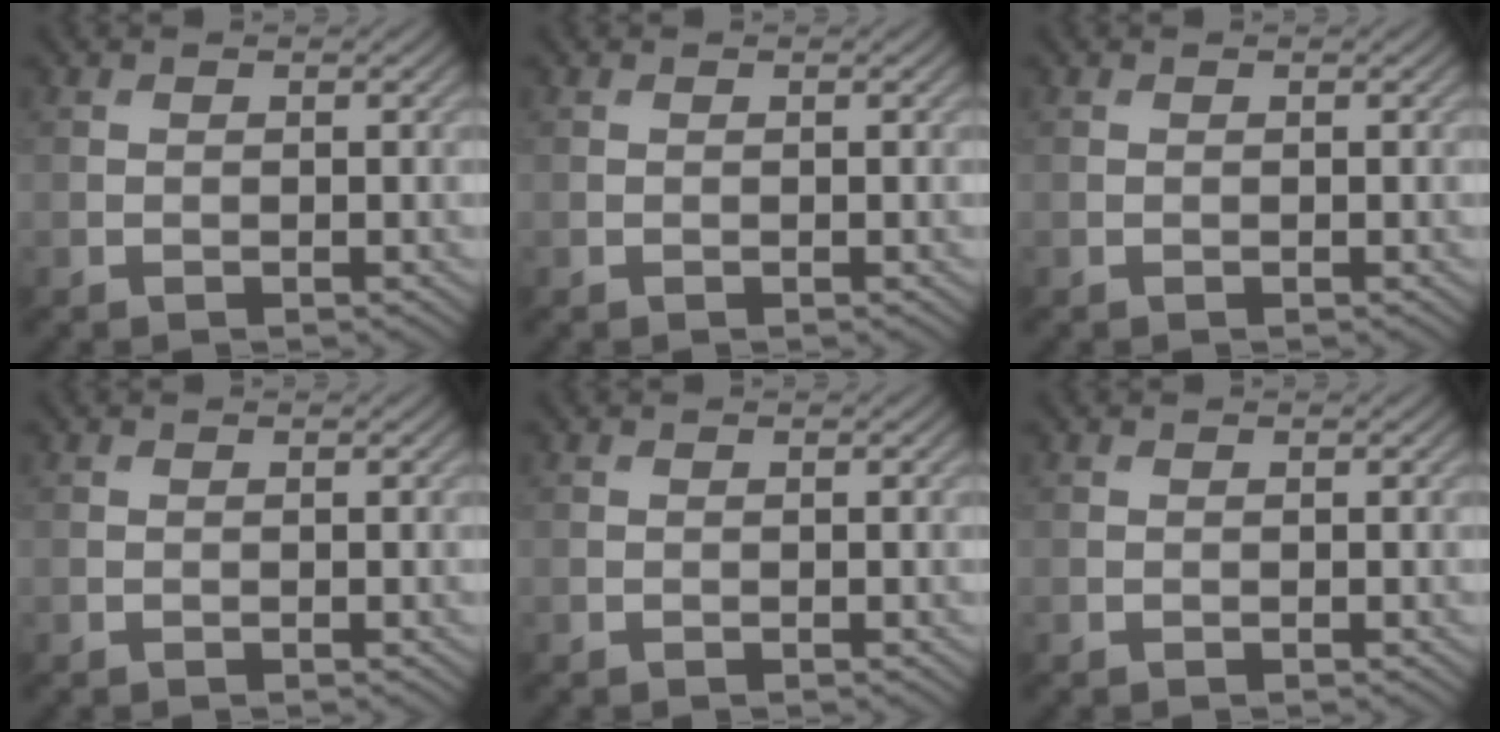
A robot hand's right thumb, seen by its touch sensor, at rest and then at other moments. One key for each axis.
{"total": 0.0}
{"total": 0.0}
{"total": 0.0}
{"total": 0.0}
{"total": 0.0}